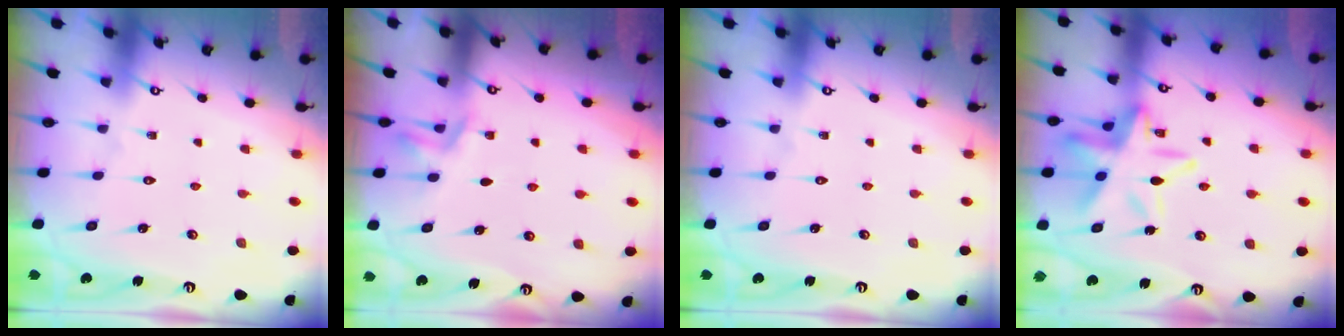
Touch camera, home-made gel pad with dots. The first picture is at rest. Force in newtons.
{"total": 2.9, "press": 2.3, "slide": 1.7}
{"total": 0.0}
{"total": 15.5, "press": 15.4, "slide": 1.5}